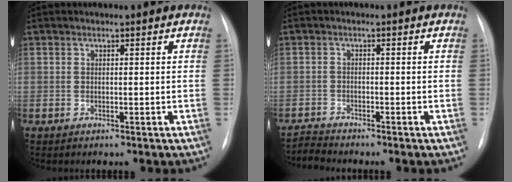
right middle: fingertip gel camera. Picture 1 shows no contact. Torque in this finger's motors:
{"motor_torque": [-0.20, -0.07, -0.06, -0.01]}